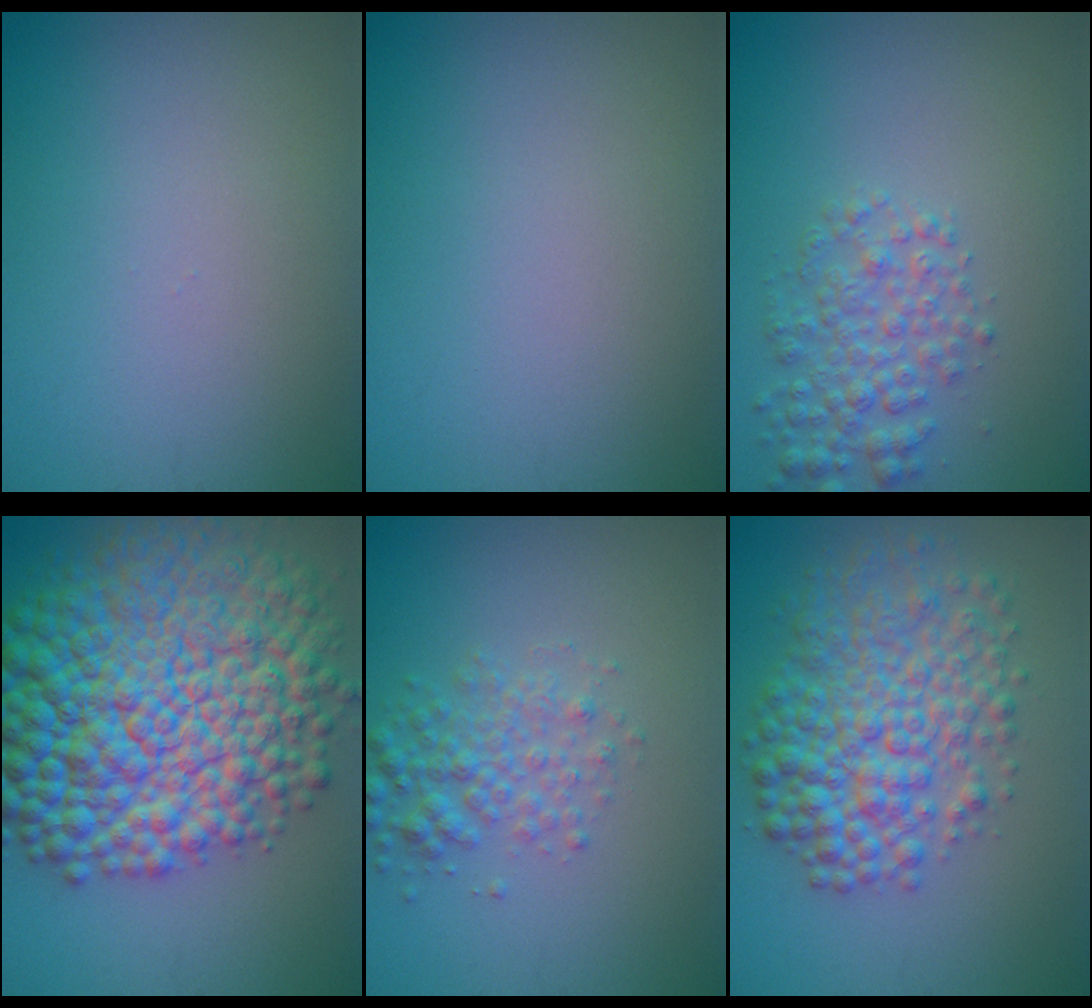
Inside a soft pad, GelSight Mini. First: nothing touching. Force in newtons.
{"total": 0.0}
{"total": 3.4, "press": 3.4, "slide": 0.1}
{"total": 16.3, "press": 16.3, "slide": 0.0}
{"total": 3.0, "press": 3.0, "slide": 0.1}
{"total": 7.3, "press": 7.3, "slide": 0.1}